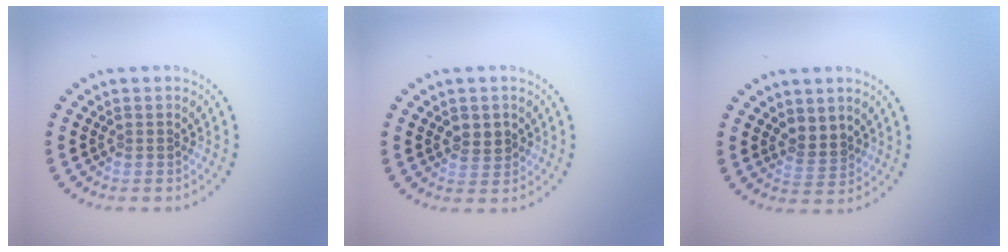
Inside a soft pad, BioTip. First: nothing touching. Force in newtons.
{"total": 1.9, "press": 1.8, "slide": 0.4}
{"total": 1.9, "press": 1.6, "slide": 0.9}